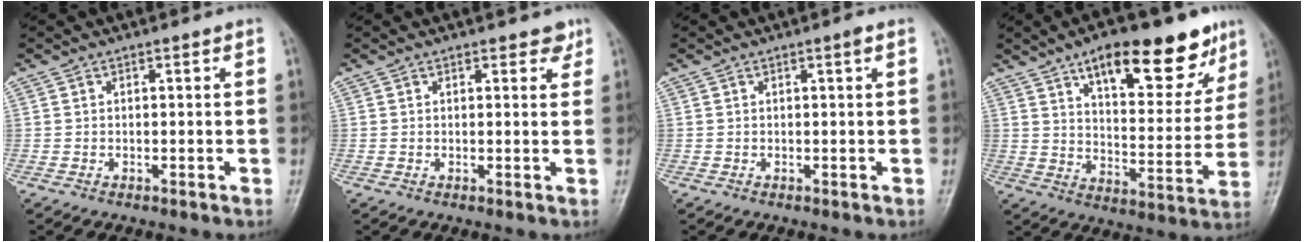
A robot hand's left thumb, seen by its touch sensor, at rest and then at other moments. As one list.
[{"total": 2.2, "force": [1.6, 1.2, 0.9], "torque": [0.008, -0.006, 0.014]}, {"total": 0.9, "force": [0.4, 0.0, 0.8], "torque": [-0.014, 0.000, 0.005]}, {"total": 20.6, "force": [12.5, 7.9, 14.3], "torque": [-0.158, -0.045, 0.189]}]